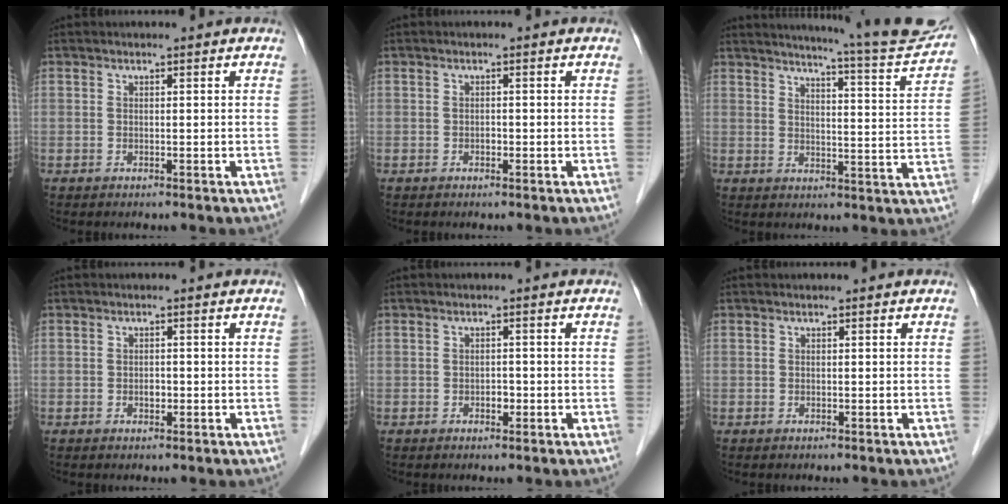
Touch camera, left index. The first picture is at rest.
{"total": 0.5, "force": [-0.3, 0.3, 0.3], "torque": [-0.006, 0.002, -0.005]}
{"total": 15.7, "force": [14.7, -0.8, 5.4], "torque": [-0.084, -0.058, 0.174]}
{"total": 1.0, "force": [-0.3, 0.6, 0.7], "torque": [-0.013, 0.002, -0.005]}
{"total": 1.2, "force": [-0.5, 0.8, 0.8], "torque": [-0.013, 0.003, -0.007]}
{"total": 0.0}